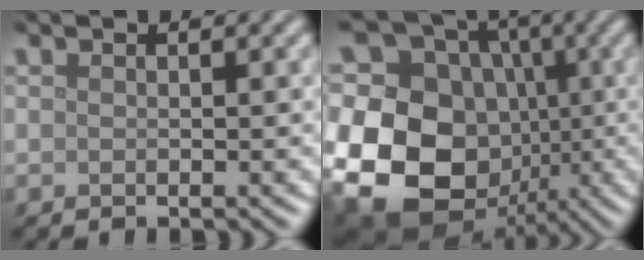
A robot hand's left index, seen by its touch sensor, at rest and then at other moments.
{"total": 19.1, "force": [-2.9, 16.4, 9.3], "torque": [-0.212, 0.016, -0.084]}